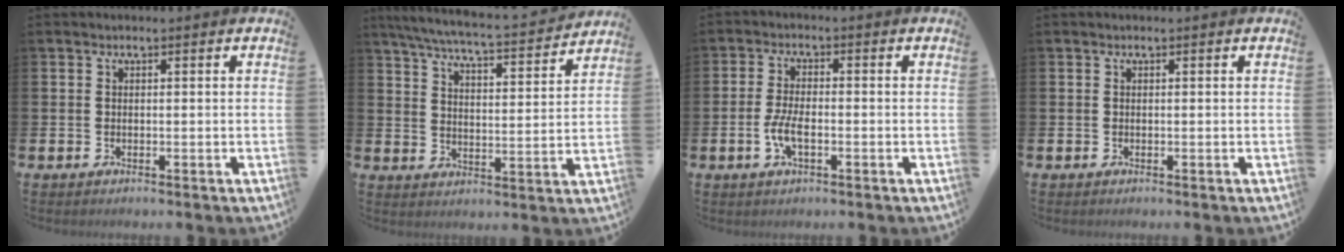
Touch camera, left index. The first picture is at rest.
{"total": 6.4, "force": [6.0, 0.4, 2.2], "torque": [-0.069, -0.045, 0.101]}
{"total": 3.9, "force": [-1.2, 1.5, 3.4], "torque": [-0.062, 0.002, -0.023]}
{"total": 0.0}